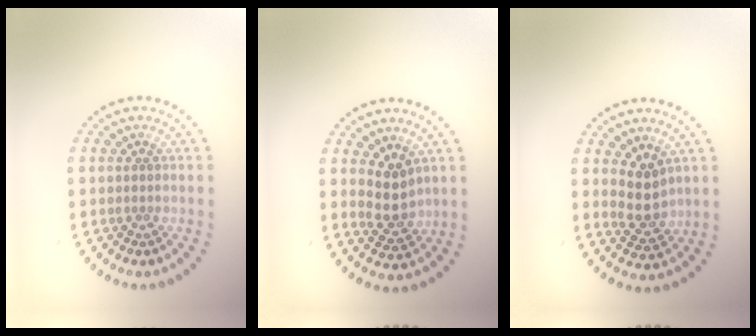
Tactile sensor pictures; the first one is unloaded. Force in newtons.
{"total": 2.8, "press": 2.6, "slide": 1.1}
{"total": 2.8, "press": 2.6, "slide": 1.1}